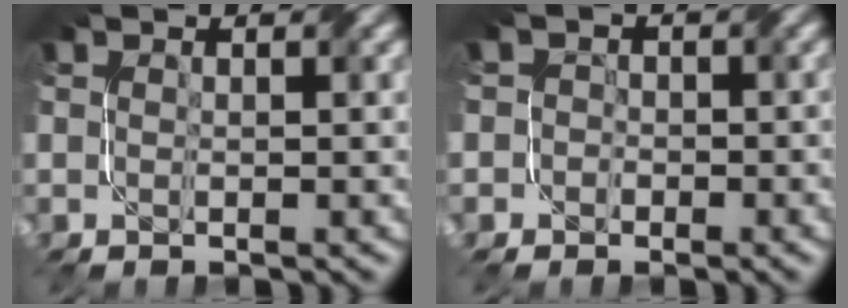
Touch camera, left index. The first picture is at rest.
{"total": 2.9, "force": [-0.3, 2.8, 0.7], "torque": [0.005, 0.014, -0.035]}